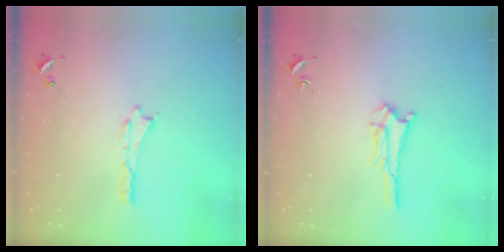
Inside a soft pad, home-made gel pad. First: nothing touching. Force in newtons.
{"total": 2.3, "press": 2.2, "slide": 0.2}